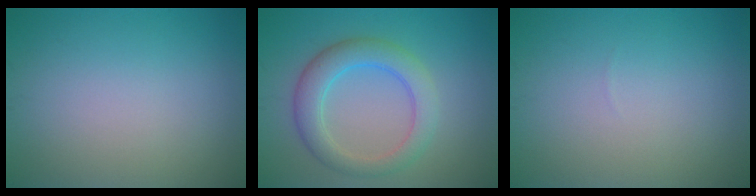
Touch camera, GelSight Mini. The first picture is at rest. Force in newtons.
{"total": 4.6, "press": 4.6, "slide": 0.1}
{"total": 0.0}